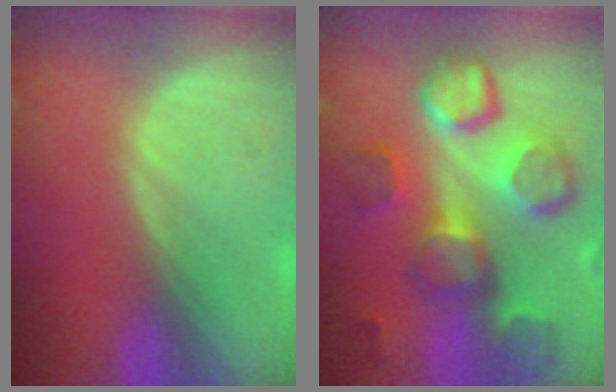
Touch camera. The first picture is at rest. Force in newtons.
{"total": 11.0, "press": 10.6, "slide": 2.7}